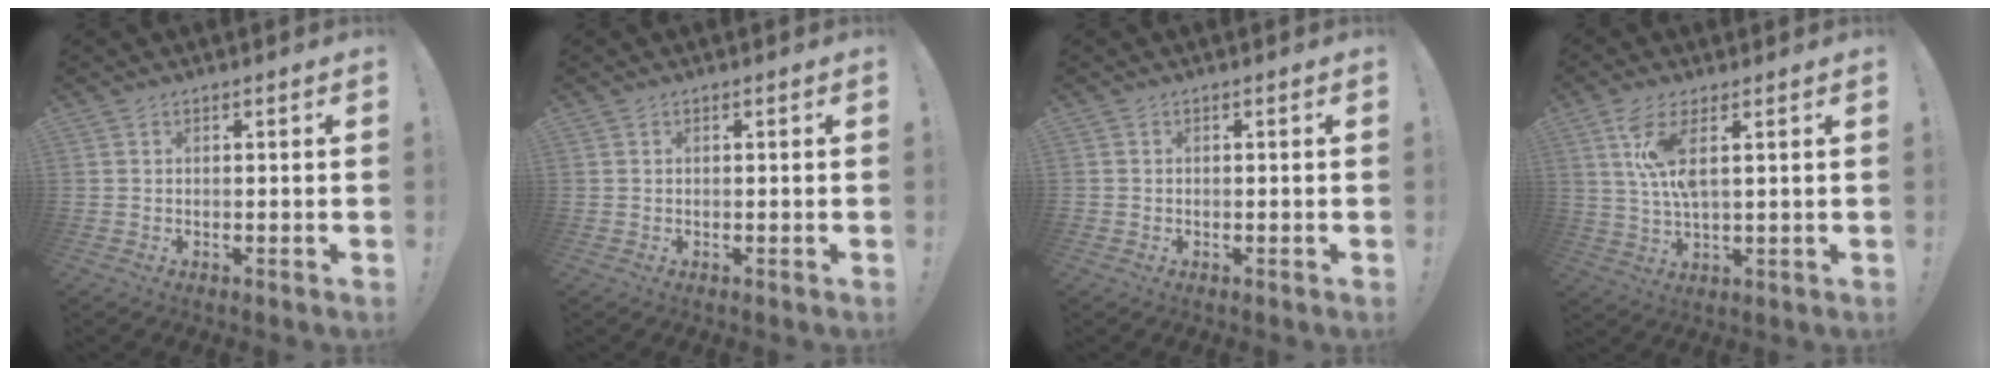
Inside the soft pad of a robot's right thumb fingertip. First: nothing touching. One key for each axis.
{"total": 0.0}
{"total": 0.8, "fx": -0.5, "fy": 0.5, "fz": -0.2, "tx": -0.001, "ty": 0.004, "tz": -0.007}
{"total": 9.3, "fx": 3.5, "fy": 2.8, "fz": 8.2, "tx": -0.176, "ty": -0.018, "tz": 0.061}